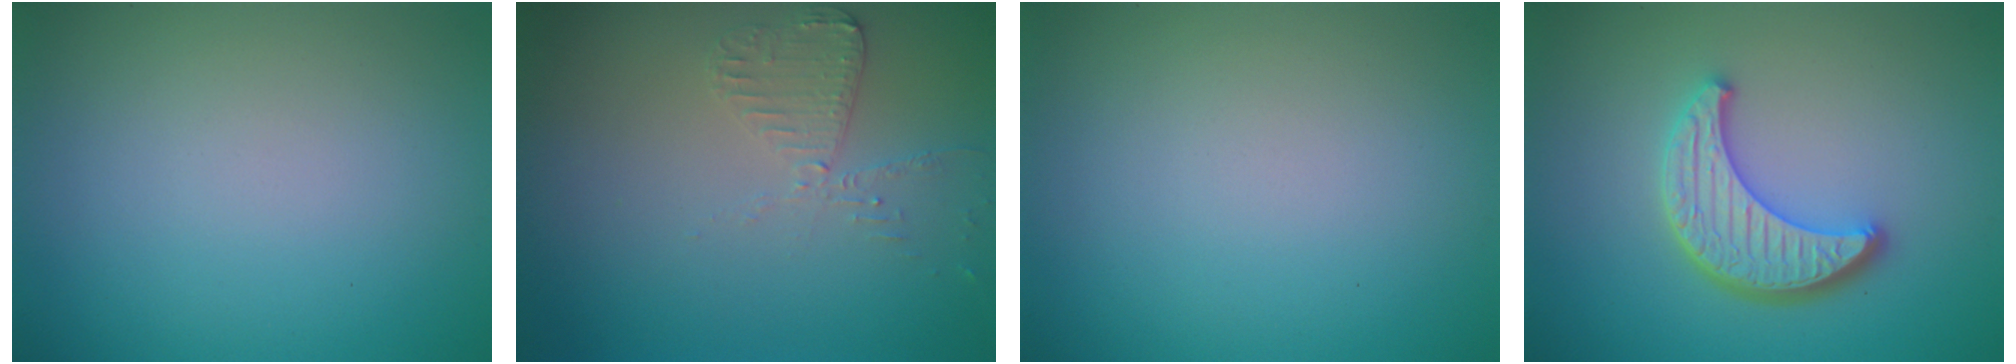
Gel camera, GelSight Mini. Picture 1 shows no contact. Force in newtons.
{"total": 2.4, "press": 2.4, "slide": 0.2}
{"total": 0.0}
{"total": 4.5, "press": 3.8, "slide": 2.4}